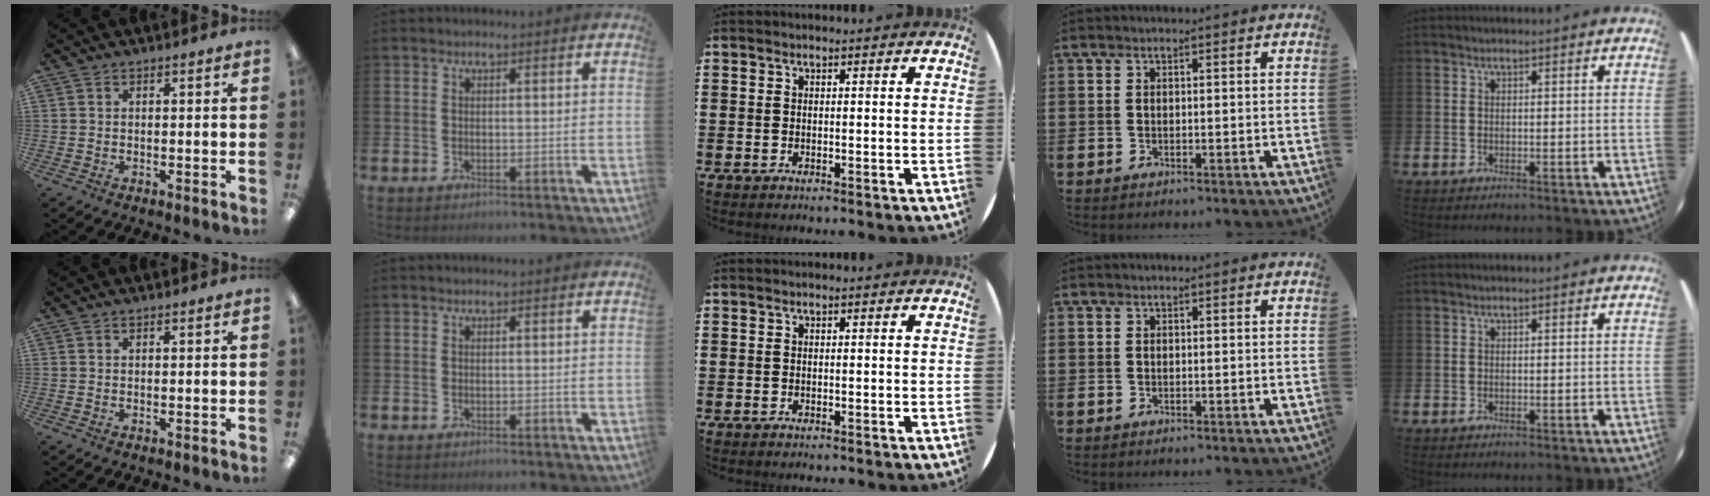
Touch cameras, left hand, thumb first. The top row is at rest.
{}